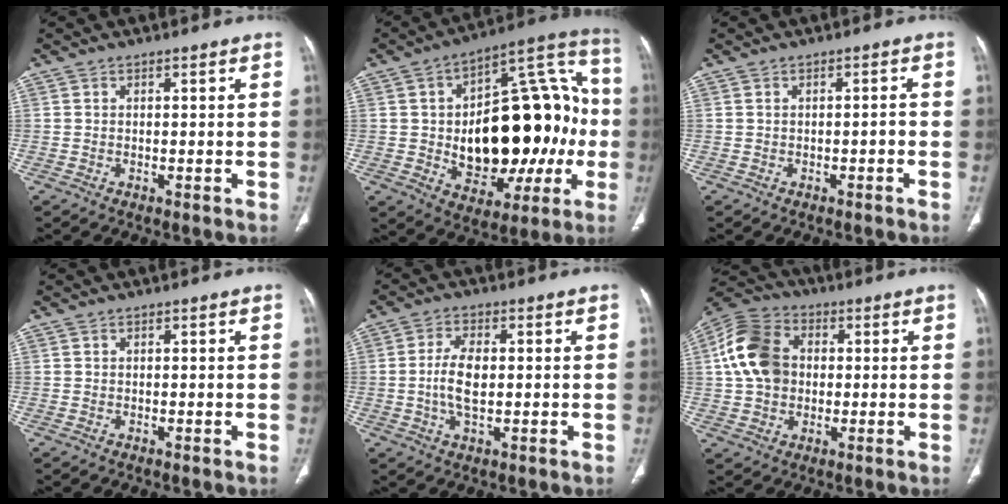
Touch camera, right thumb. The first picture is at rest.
{"total": 30.2, "force": [-2.3, 16.8, 25.0], "torque": [-0.322, 0.038, -0.013]}
{"total": 1.0, "force": [-0.5, 0.4, 0.8], "torque": [-0.012, 0.006, -0.008]}
{"total": 0.0}
{"total": 6.7, "force": [-0.1, 3.3, 5.7], "torque": [-0.118, 0.003, -0.004]}
{"total": 12.8, "force": [1.1, 9.9, 8.1], "torque": [-0.142, 0.022, 0.012]}